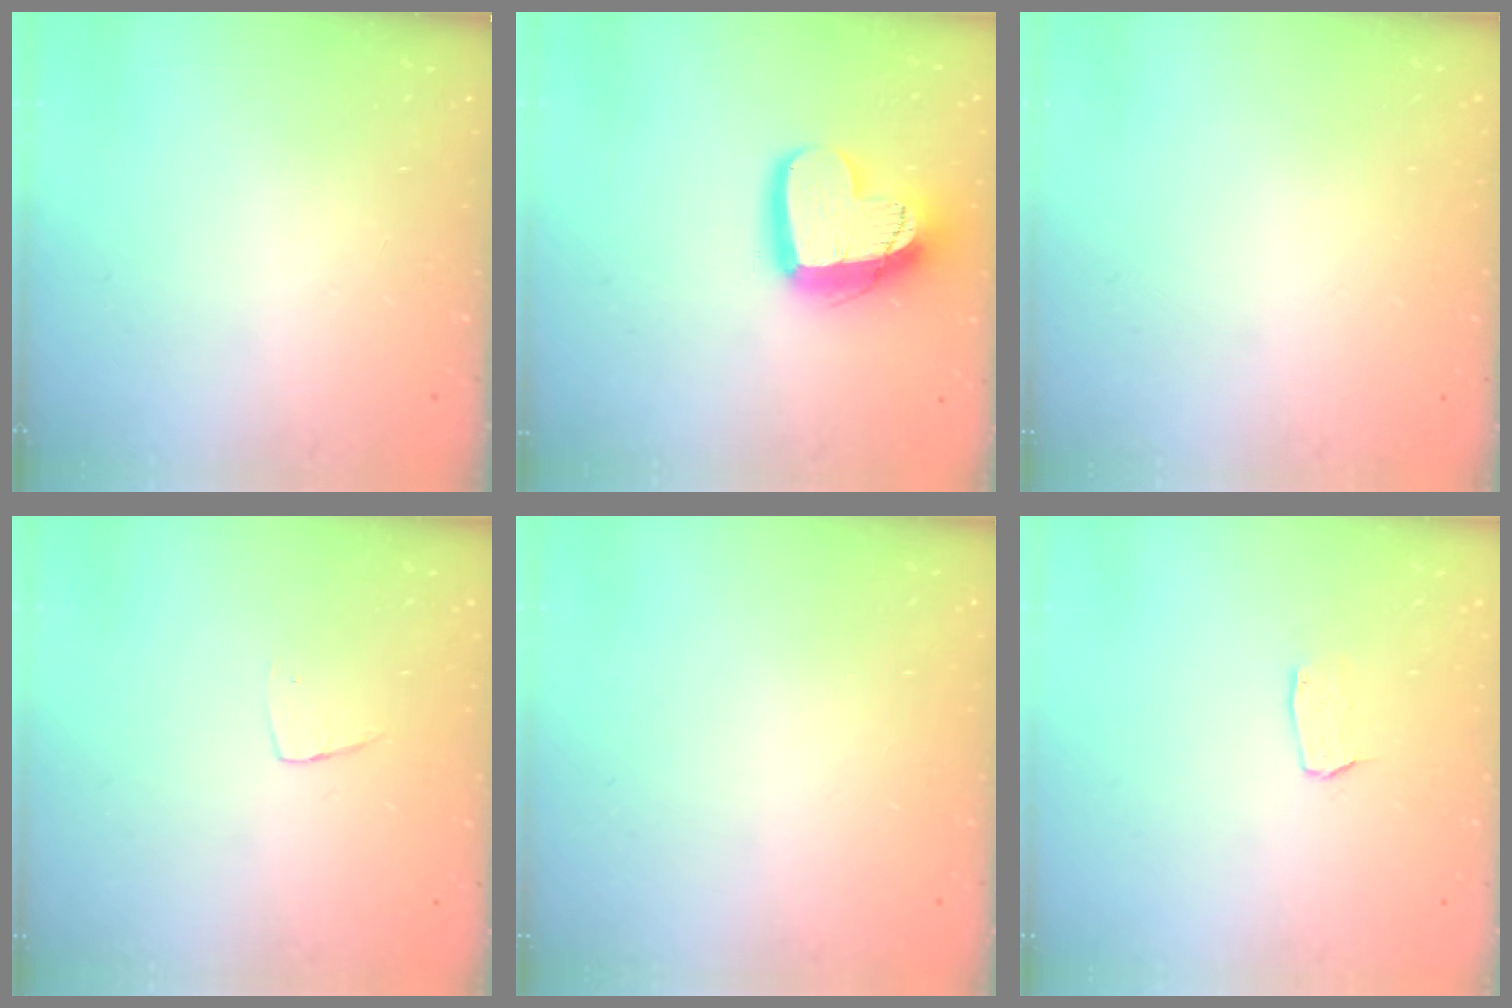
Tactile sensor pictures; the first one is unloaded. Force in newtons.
{"total": 16.2, "press": 16.1, "slide": 1.3}
{"total": 0.0}
{"total": 3.7, "press": 3.7, "slide": 0.2}
{"total": 0.0}
{"total": 2.9, "press": 2.9, "slide": 0.2}